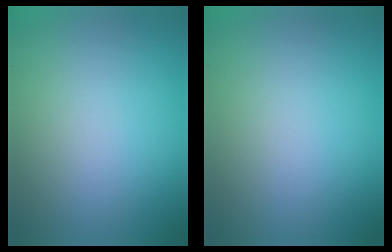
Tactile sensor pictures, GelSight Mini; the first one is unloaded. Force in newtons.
{"total": 0.0}